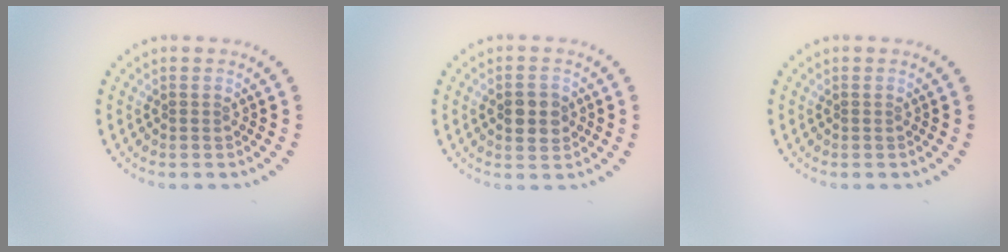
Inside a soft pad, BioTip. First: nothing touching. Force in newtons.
{"total": 2.9, "press": 2.9, "slide": 0.1}
{"total": 0.0}